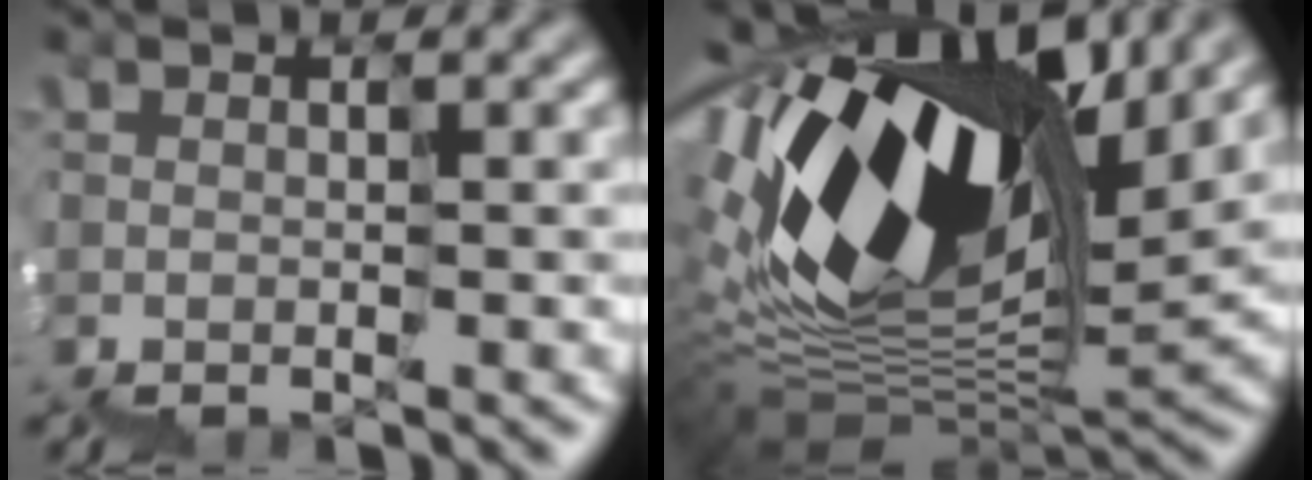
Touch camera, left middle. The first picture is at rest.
{"total": 15.9, "force": [5.1, 8.0, 12.8], "torque": [-0.242, 0.039, 0.077]}